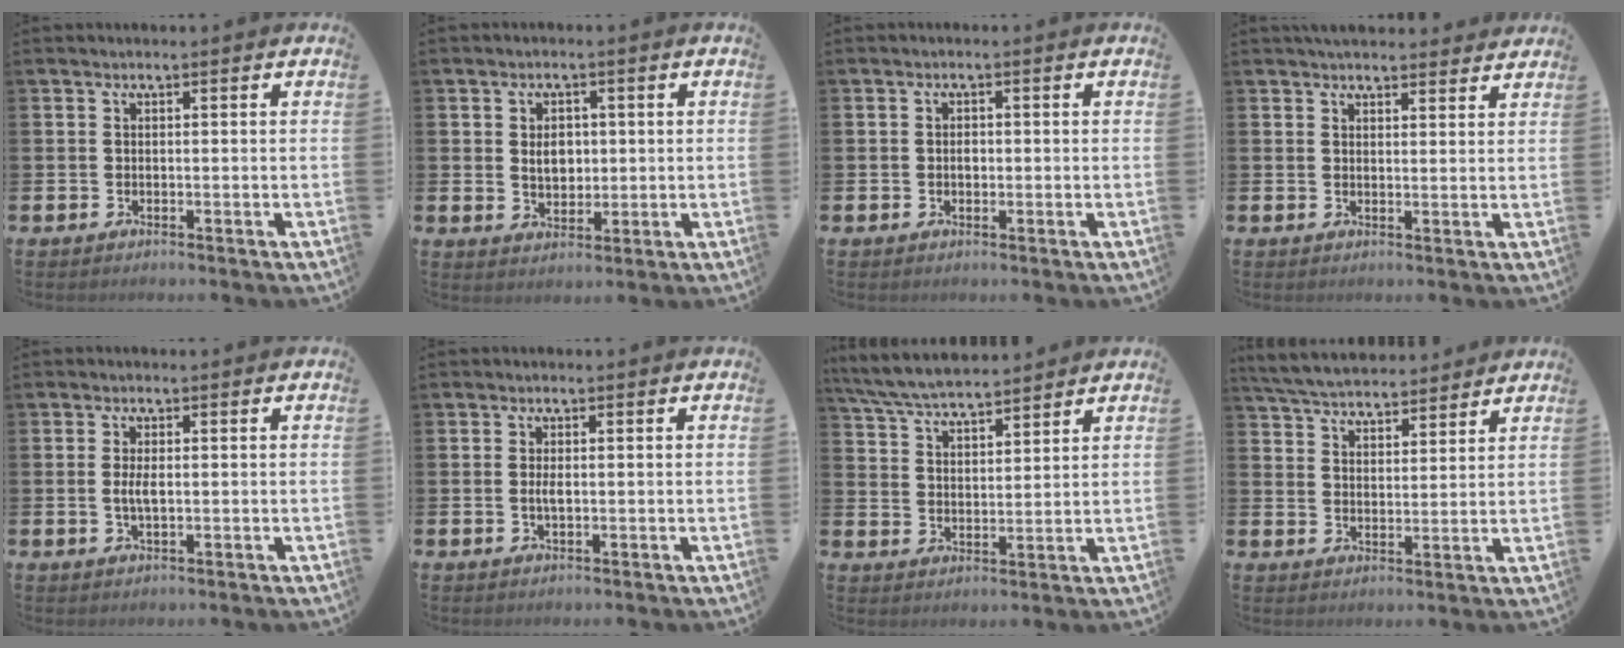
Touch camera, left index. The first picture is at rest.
{"total": 3.5, "force": [0.7, 2.5, 2.3], "torque": [-0.029, 0.002, 0.006]}
{"total": 1.2, "force": [0.0, 0.9, 0.8], "torque": [-0.001, 0.000, -0.006]}
{"total": 3.8, "force": [3.6, 0.9, 0.3], "torque": [0.002, -0.021, 0.066]}
{"total": 2.6, "force": [0.1, 1.0, 2.4], "torque": [-0.040, 0.000, -0.002]}
{"total": 1.7, "force": [0.0, 0.7, 1.6], "torque": [-0.025, 0.000, -0.002]}
{"total": 6.5, "force": [6.3, 0.8, 1.4], "torque": [-0.048, -0.031, 0.115]}
{"total": 5.6, "force": [5.4, 1.0, 0.7], "torque": [-0.034, -0.030, 0.096]}